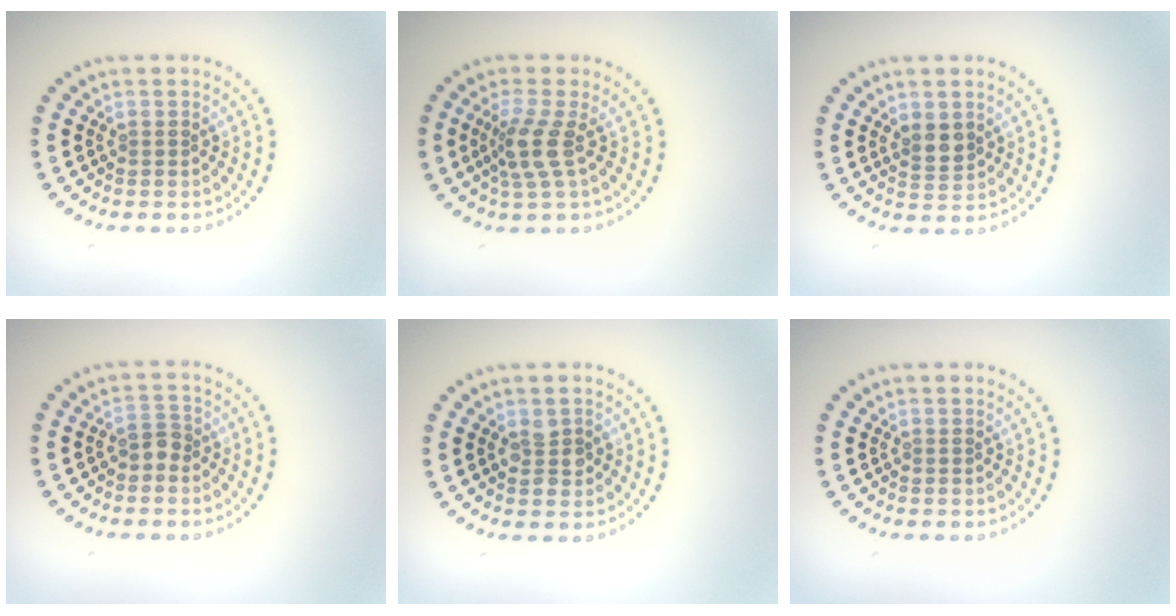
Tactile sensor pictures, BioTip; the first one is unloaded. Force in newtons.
{"total": 2.8, "press": 2.2, "slide": 1.8}
{"total": 1.9, "press": 1.7, "slide": 0.8}
{"total": 1.5, "press": 1.3, "slide": 0.8}
{"total": 2.0, "press": 1.9, "slide": 0.3}
{"total": 0.0}